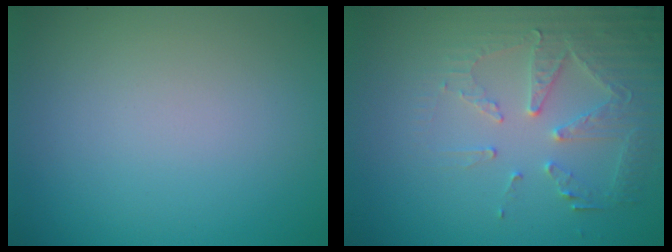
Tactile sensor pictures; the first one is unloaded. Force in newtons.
{"total": 4.1, "press": 3.7, "slide": 1.7}